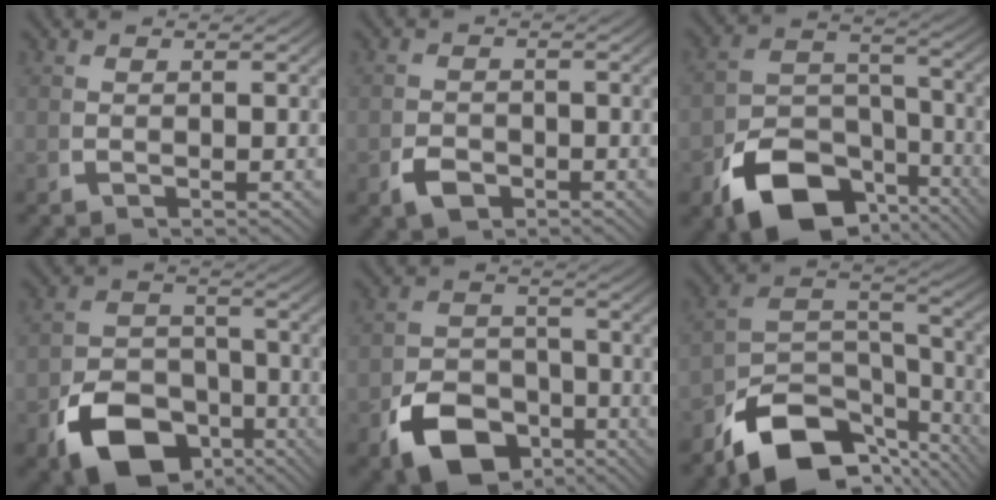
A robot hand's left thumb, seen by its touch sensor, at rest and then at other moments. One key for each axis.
{"total": 2.3, "fx": -1.5, "fy": 1.3, "fz": 1.2, "tx": -0.020, "ty": -0.006, "tz": -0.023}
{"total": 10.7, "fx": -5.0, "fy": 6.6, "fz": 6.7, "tx": -0.118, "ty": -0.033, "tz": -0.071}
{"total": 11.4, "fx": -5.7, "fy": 7.7, "fz": 6.2, "tx": -0.104, "ty": -0.043, "tz": -0.077}
{"total": 9.2, "fx": -4.8, "fy": 6.3, "fz": 4.6, "tx": -0.072, "ty": -0.032, "tz": -0.067}
{"total": 11.4, "fx": -5.1, "fy": 6.6, "fz": 7.8, "tx": -0.155, "ty": -0.035, "tz": -0.070}